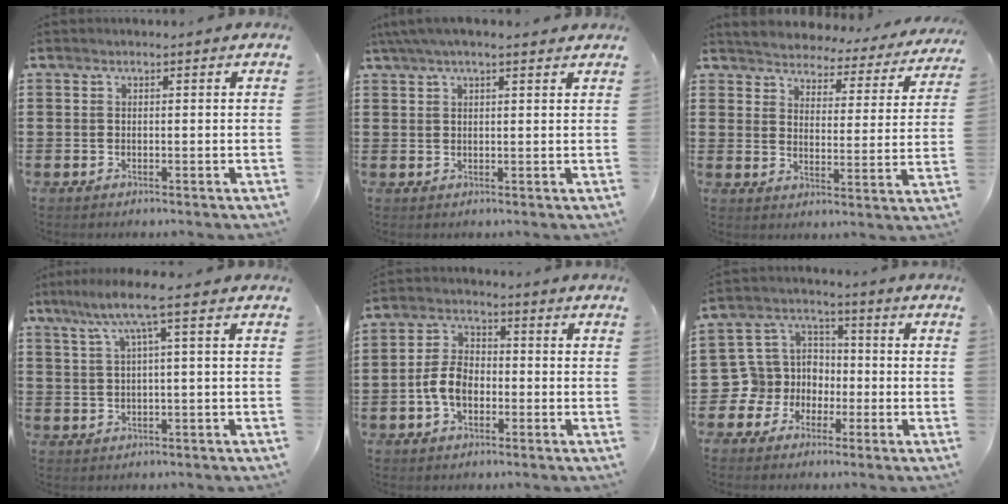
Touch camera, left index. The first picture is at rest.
{"total": 3.6, "force": [2.6, 0.6, 2.4], "torque": [-0.051, 0.004, 0.047]}
{"total": 3.7, "force": [3.7, 0.1, -0.4], "torque": [-0.020, -0.036, 0.058]}
{"total": 6.2, "force": [1.9, 0.7, 5.9], "torque": [-0.119, 0.006, 0.027]}
{"total": 5.9, "force": [-1.6, 3.7, 4.3], "torque": [-0.105, 0.003, -0.037]}
{"total": 7.6, "force": [-1.8, 7.3, 1.1], "torque": [-0.076, -0.001, -0.037]}